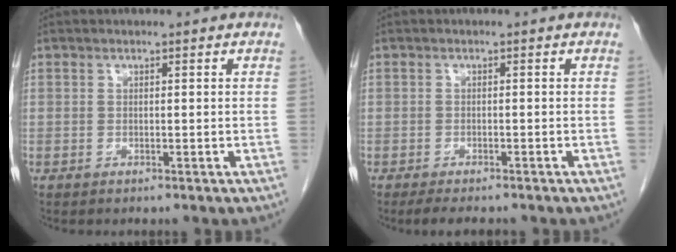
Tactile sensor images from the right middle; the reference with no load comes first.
{"total": 4.3, "force": [-3.5, 1.0, 2.2], "torque": [-0.034, -0.011, -0.050]}